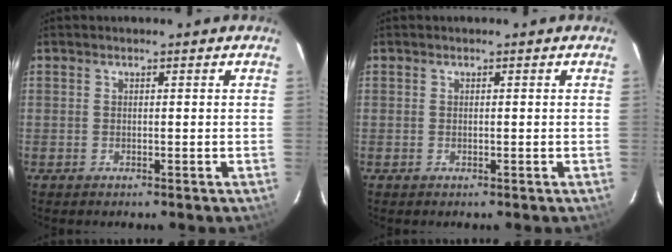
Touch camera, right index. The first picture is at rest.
{"total": 0.0}